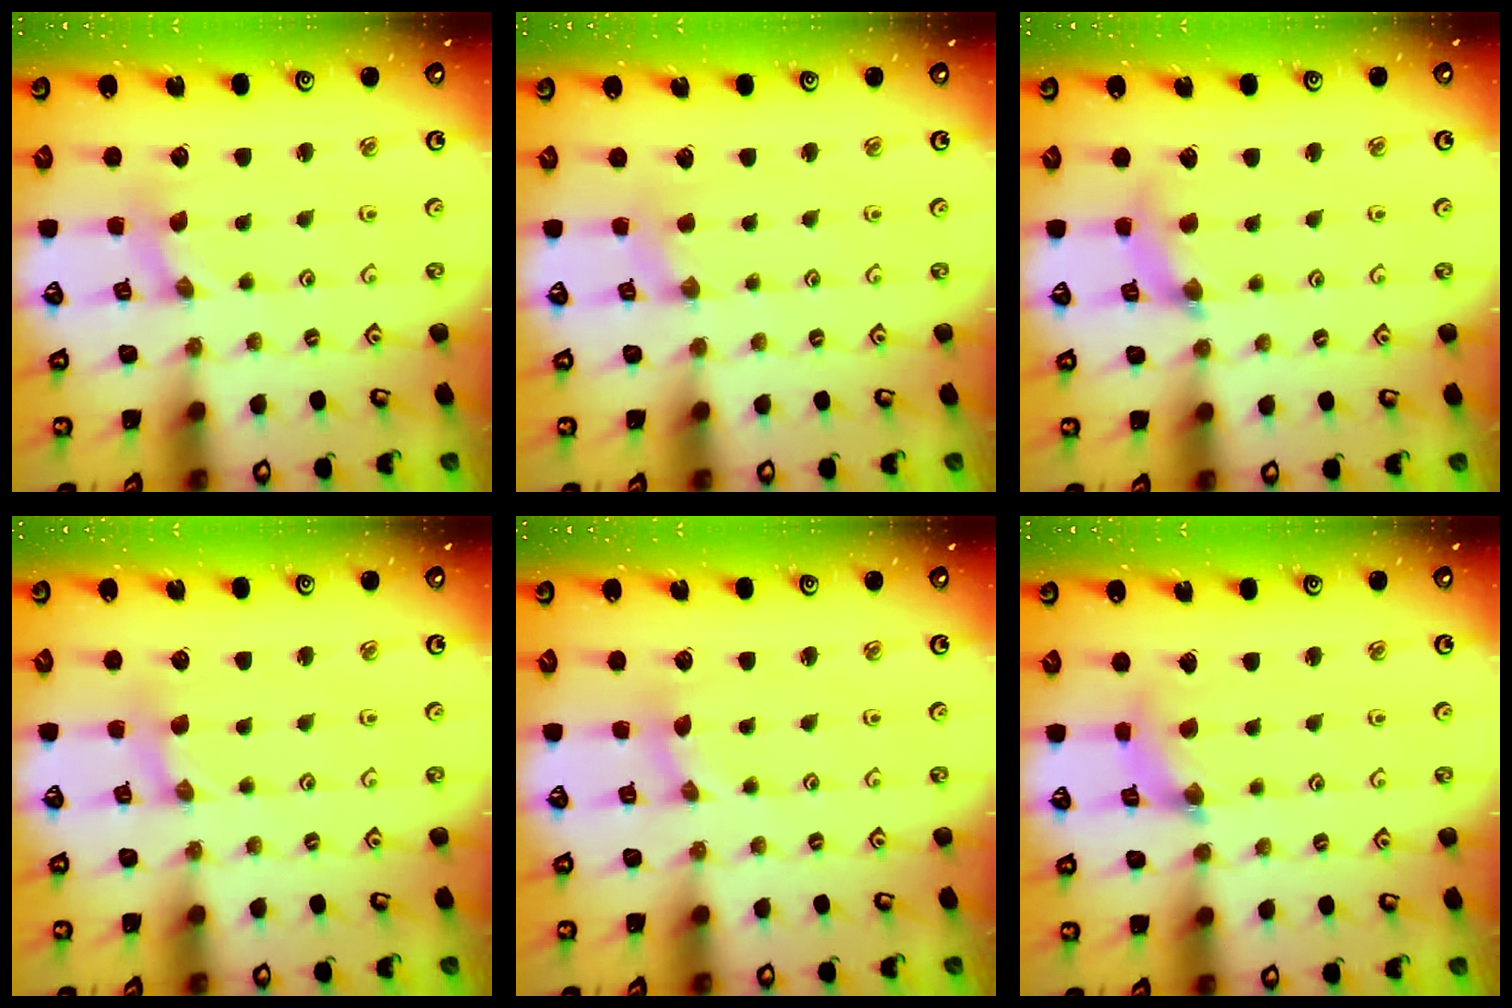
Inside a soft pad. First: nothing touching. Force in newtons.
{"total": 1.4, "press": 1.4, "slide": 0.3}
{"total": 4.1, "press": 4.1, "slide": 0.4}
{"total": 1.5, "press": 1.5, "slide": 0.3}
{"total": 0.7, "press": 0.7, "slide": 0.1}
{"total": 2.5, "press": 2.4, "slide": 0.4}